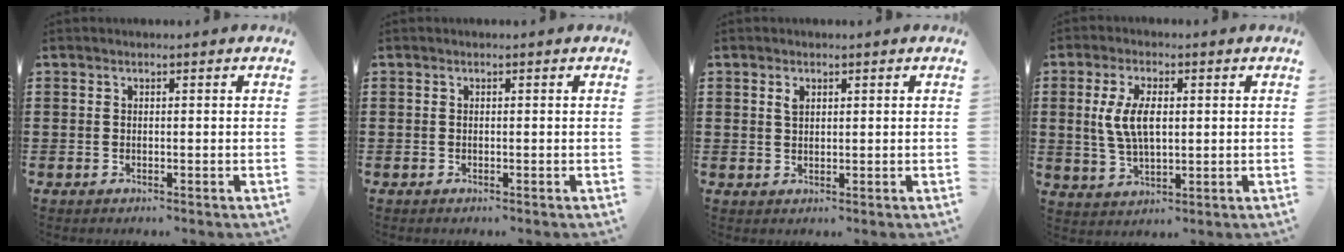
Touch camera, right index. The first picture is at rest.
{"total": 0.0}
{"total": 1.4, "force": [0.8, 0.7, 0.9], "torque": [-0.021, 0.004, 0.013]}
{"total": 6.6, "force": [0.8, 3.0, 5.8], "torque": [-0.129, 0.006, 0.008]}